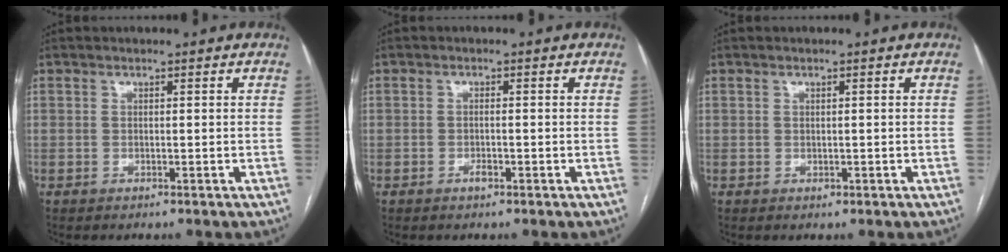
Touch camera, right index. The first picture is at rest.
{"total": 1.3, "force": [-0.7, 0.4, 0.9], "torque": [-0.019, 0.000, -0.011]}
{"total": 0.5, "force": [-0.1, 0.5, 0.2], "torque": [-0.003, -0.001, 0.000]}